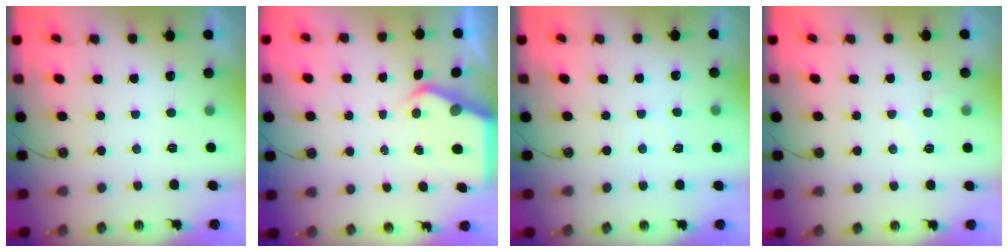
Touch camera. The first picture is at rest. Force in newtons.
{"total": 4.4, "press": 4.4, "slide": 0.4}
{"total": 4.6, "press": 4.6, "slide": 0.5}
{"total": 4.8, "press": 4.8, "slide": 0.5}